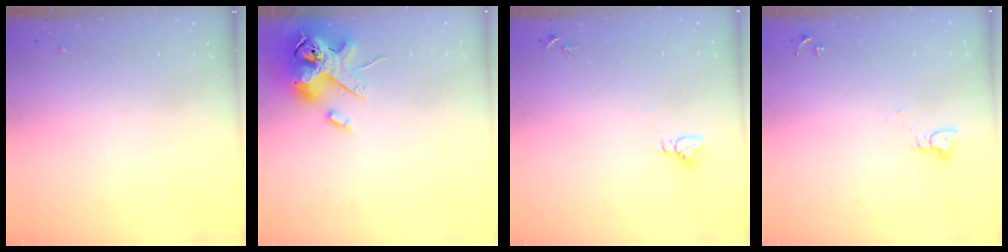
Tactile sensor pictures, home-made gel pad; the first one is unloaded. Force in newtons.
{"total": 15.3, "press": 15.1, "slide": 2.6}
{"total": 2.7, "press": 2.7, "slide": 0.1}
{"total": 2.4, "press": 2.4, "slide": 0.2}